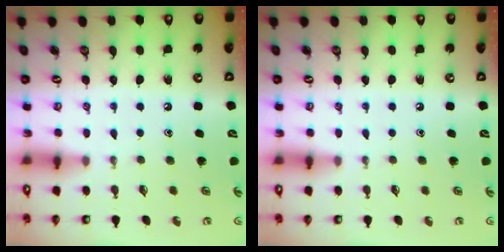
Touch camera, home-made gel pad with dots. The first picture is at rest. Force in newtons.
{"total": 0.0}